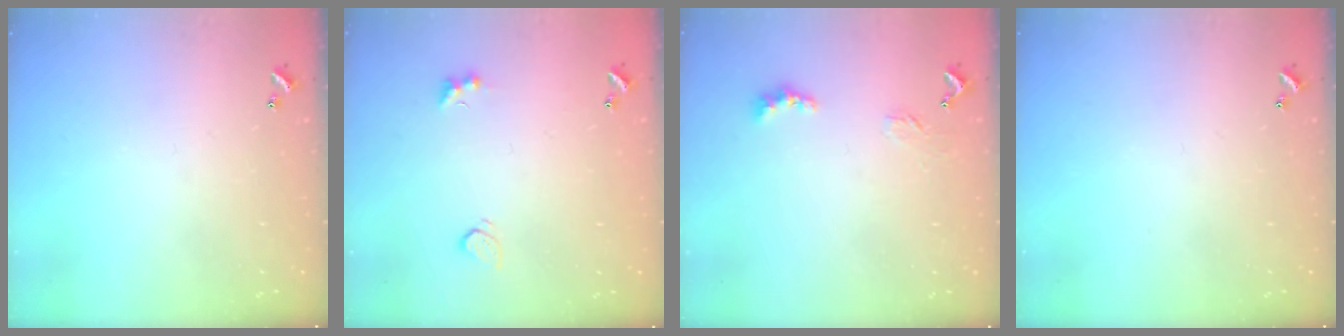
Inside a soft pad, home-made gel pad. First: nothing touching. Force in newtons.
{"total": 3.6, "press": 3.5, "slide": 0.9}
{"total": 1.6, "press": 1.5, "slide": 0.5}
{"total": 0.0}